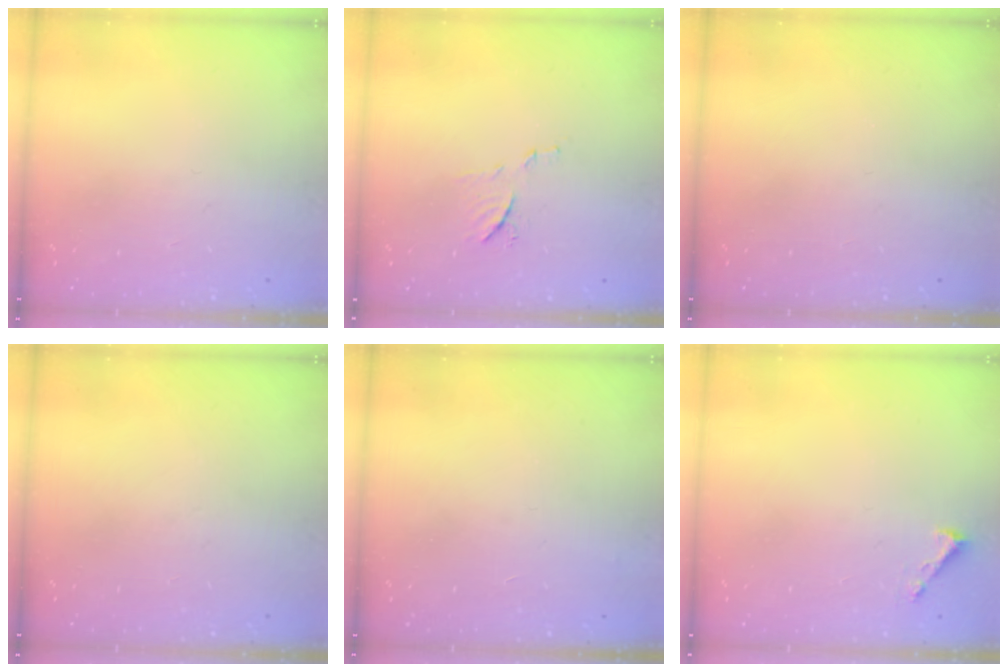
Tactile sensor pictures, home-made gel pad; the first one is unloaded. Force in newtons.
{"total": 7.2, "press": 7.1, "slide": 0.5}
{"total": 0.0}
{"total": 0.0}
{"total": 3.4, "press": 3.4, "slide": 0.1}
{"total": 1.6, "press": 1.6, "slide": 0.1}